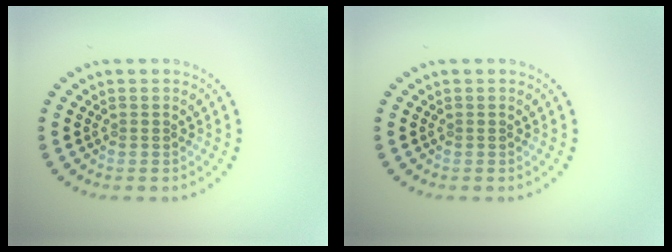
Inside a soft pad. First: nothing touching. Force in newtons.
{"total": 0.0}